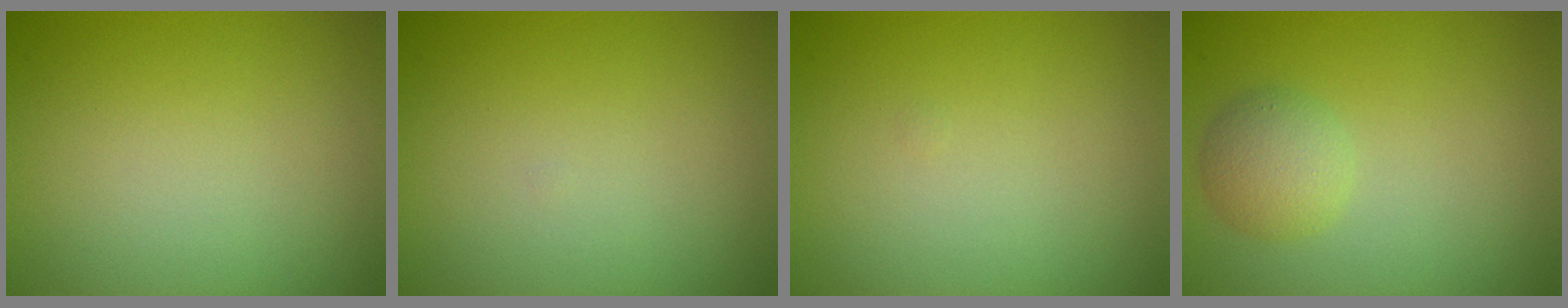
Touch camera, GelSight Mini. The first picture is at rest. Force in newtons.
{"total": 0.0}
{"total": 0.0}
{"total": 2.4, "press": 2.4, "slide": 0.2}